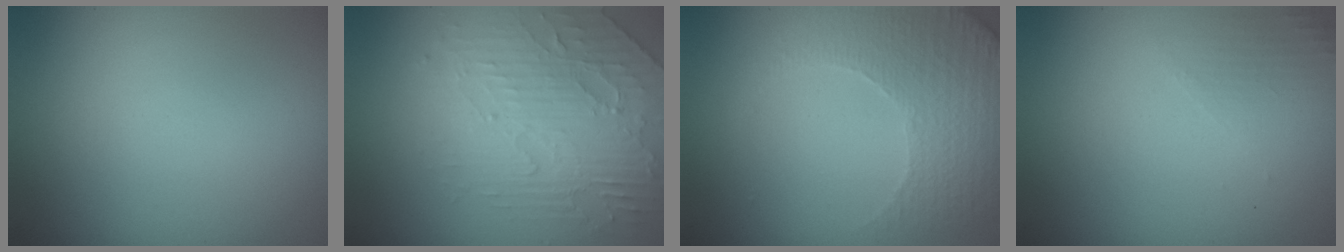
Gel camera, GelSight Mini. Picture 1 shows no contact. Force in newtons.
{"total": 3.3, "press": 2.9, "slide": 1.6}
{"total": 4.7, "press": 3.3, "slide": 3.3}
{"total": 1.3, "press": 1.2, "slide": 0.4}